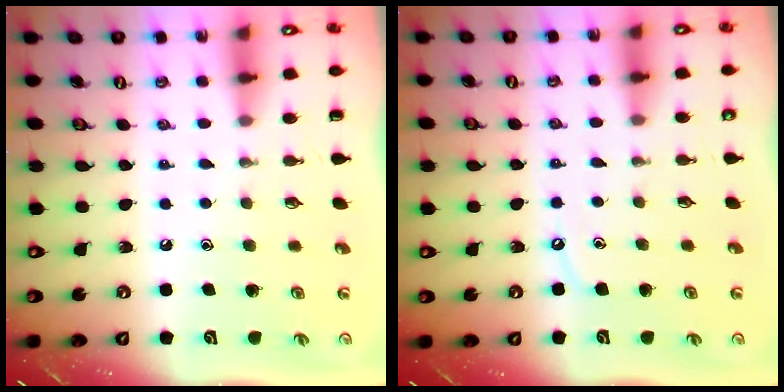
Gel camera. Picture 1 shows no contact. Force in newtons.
{"total": 3.2, "press": 3.1, "slide": 0.5}